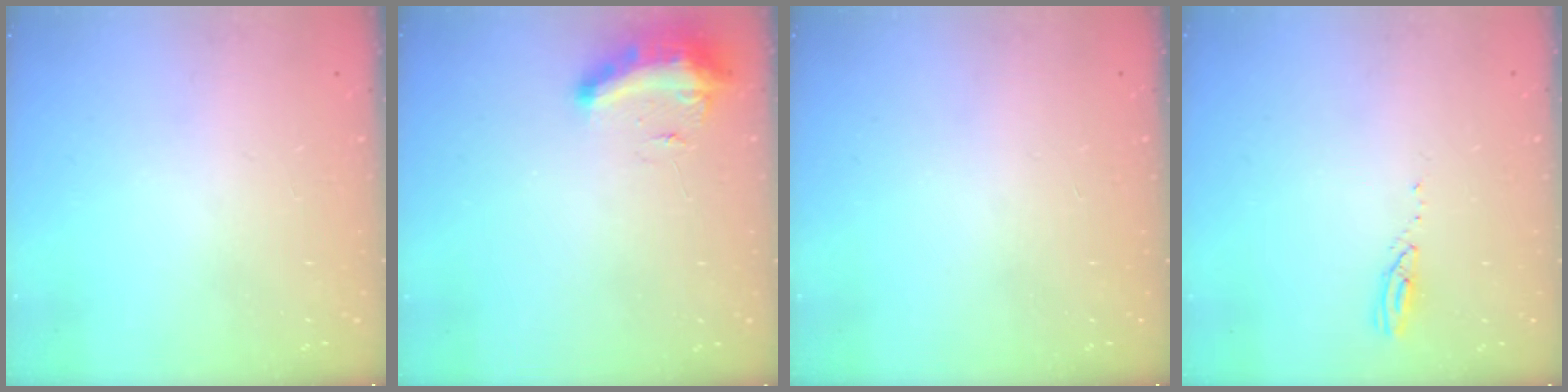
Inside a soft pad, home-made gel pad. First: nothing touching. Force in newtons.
{"total": 9.8, "press": 9.8, "slide": 0.5}
{"total": 0.0}
{"total": 3.1, "press": 3.1, "slide": 0.3}